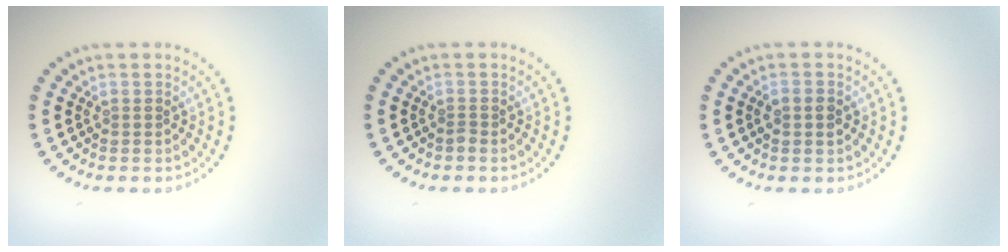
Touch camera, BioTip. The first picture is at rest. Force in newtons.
{"total": 0.6, "press": 0.3, "slide": 0.5}
{"total": 1.4, "press": 1.4, "slide": 0.2}